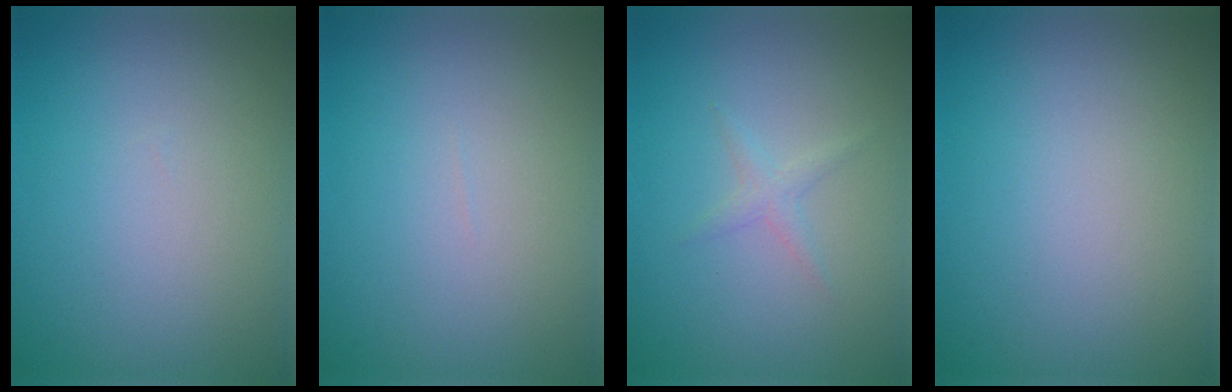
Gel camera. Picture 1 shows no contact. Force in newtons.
{"total": 0.0}
{"total": 1.1, "press": 1.1, "slide": 0.1}
{"total": 0.0}